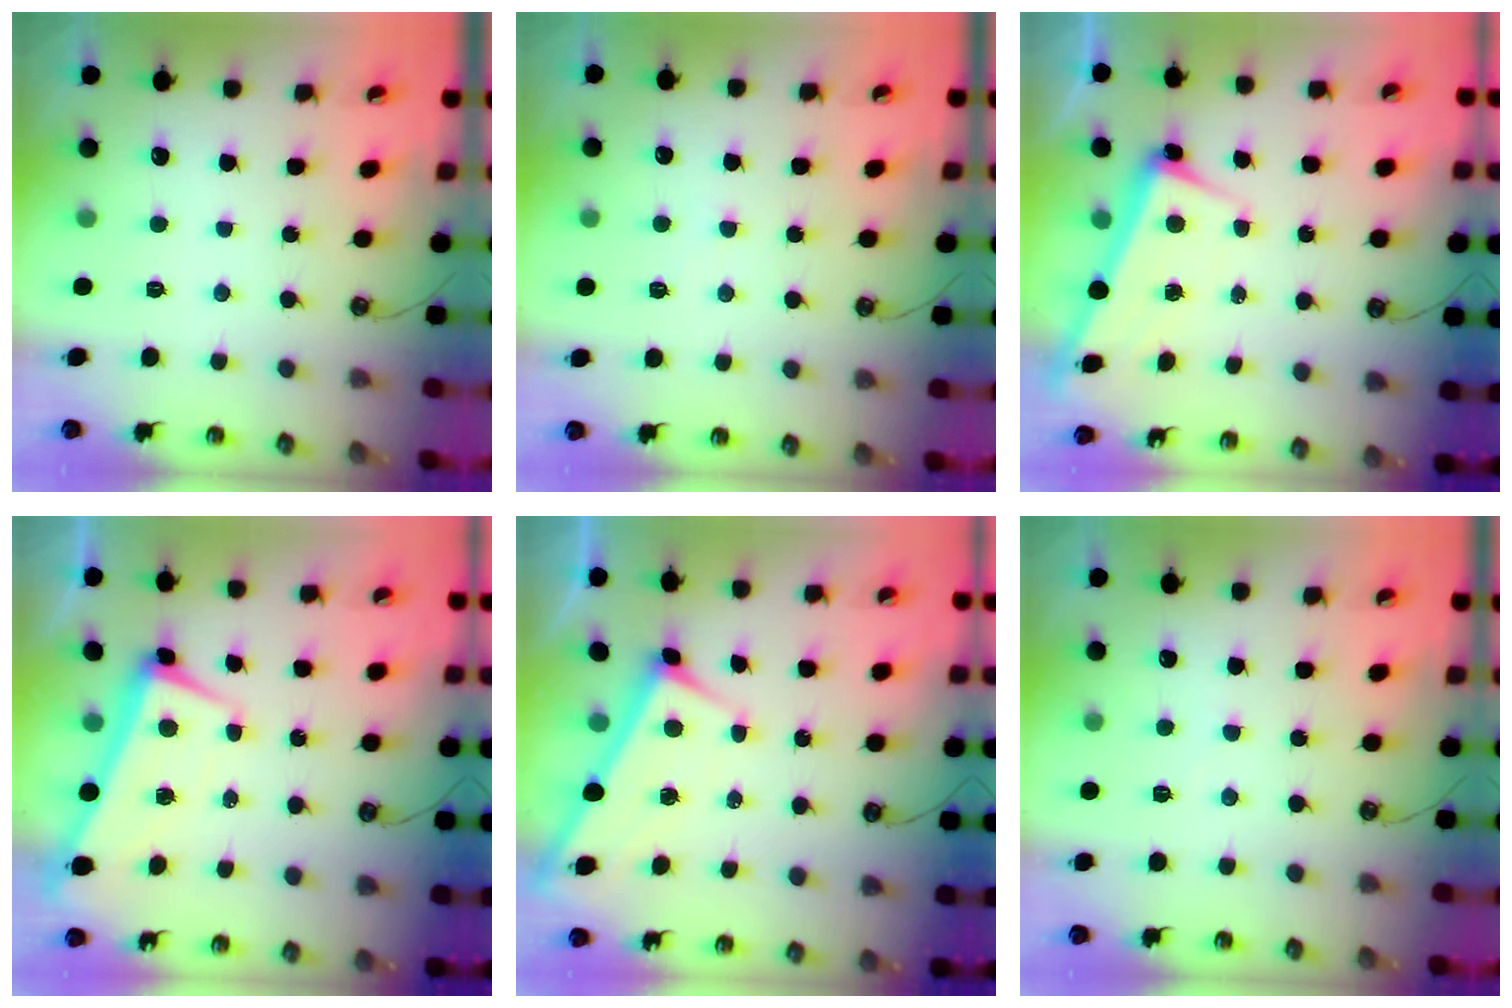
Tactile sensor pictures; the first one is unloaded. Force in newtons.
{"total": 2.9, "press": 2.9, "slide": 0.2}
{"total": 2.5, "press": 2.4, "slide": 0.6}
{"total": 2.0, "press": 1.8, "slide": 0.9}
{"total": 2.6, "press": 2.6, "slide": 0.4}
{"total": 5.3, "press": 5.3, "slide": 0.4}